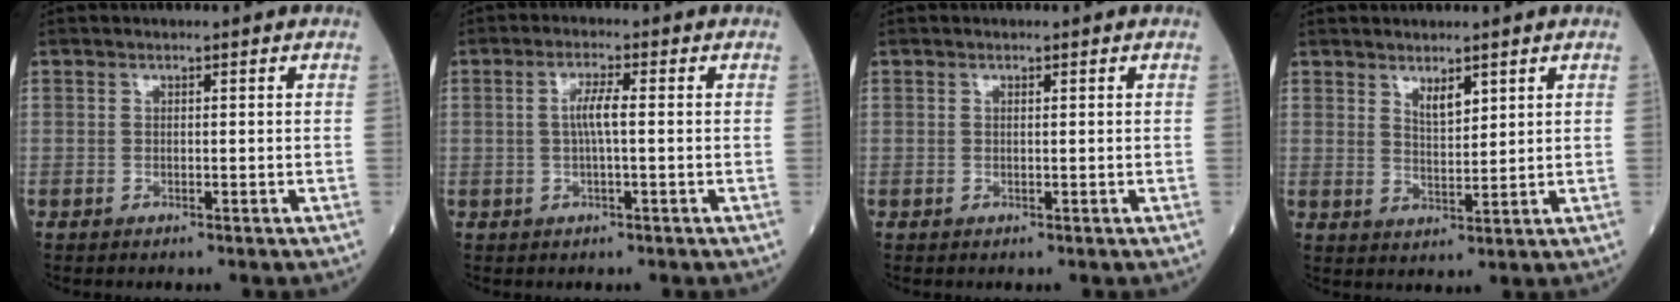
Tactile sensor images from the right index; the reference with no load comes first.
{"total": 3.3, "force": [0.1, 0.2, 3.3], "torque": [-0.065, 0.004, 0.001]}
{"total": 0.0}
{"total": 2.0, "force": [1.4, 0.6, 1.3], "torque": [-0.025, -0.003, 0.030]}